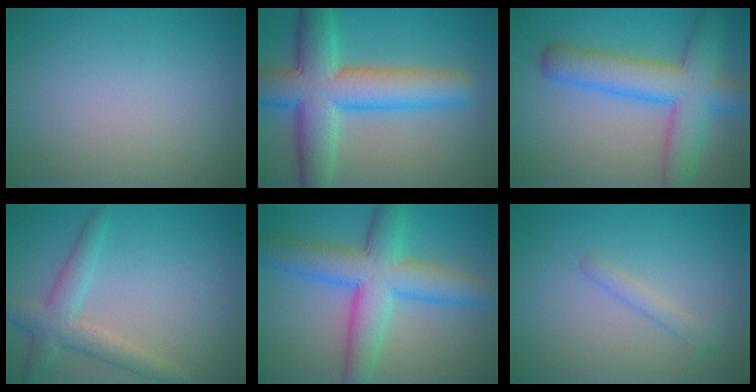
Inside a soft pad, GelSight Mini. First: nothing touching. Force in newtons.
{"total": 10.1, "press": 10.1, "slide": 0.4}
{"total": 8.0, "press": 8.0, "slide": 0.4}
{"total": 3.5, "press": 3.5, "slide": 0.1}
{"total": 8.1, "press": 8.1, "slide": 0.3}
{"total": 1.3, "press": 1.3, "slide": 0.1}